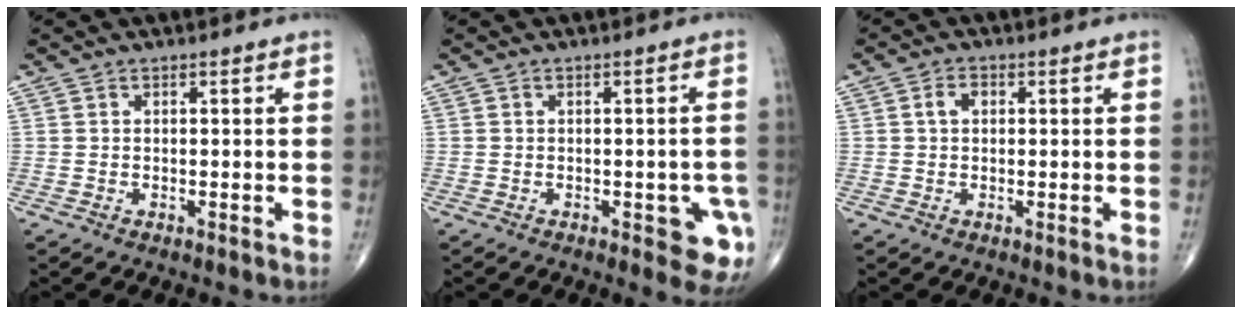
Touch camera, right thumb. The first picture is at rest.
{"total": 6.8, "force": [-2.5, 3.2, 5.5], "torque": [-0.033, 0.002, -0.026]}
{"total": 2.2, "force": [0.5, 1.7, 1.3], "torque": [-0.021, 0.012, 0.007]}